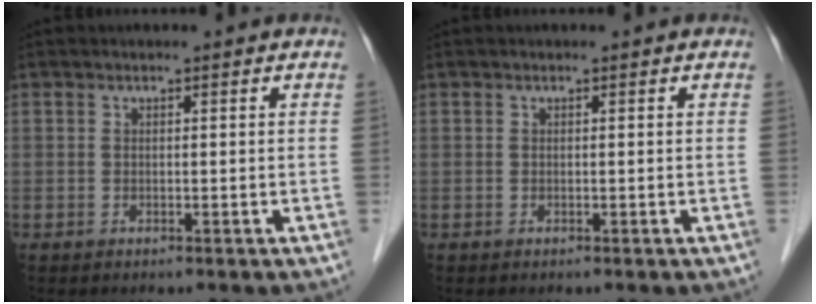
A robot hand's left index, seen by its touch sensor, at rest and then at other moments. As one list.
[{"total": 0.0}]